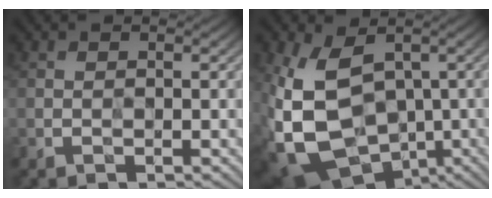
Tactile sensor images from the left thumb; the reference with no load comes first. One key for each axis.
{"total": 16.4, "fx": -1.0, "fy": 11.6, "fz": 11.5, "tx": -0.258, "ty": -0.047, "tz": 0.019}